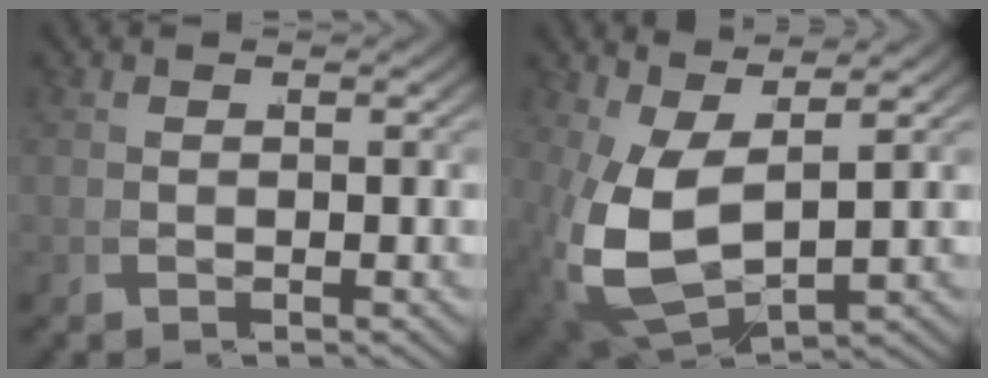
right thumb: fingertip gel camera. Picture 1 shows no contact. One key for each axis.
{"total": 9.1, "fx": 0.0, "fy": 5.5, "fz": 7.3, "tx": -0.198, "ty": -0.056, "tz": 0.036}